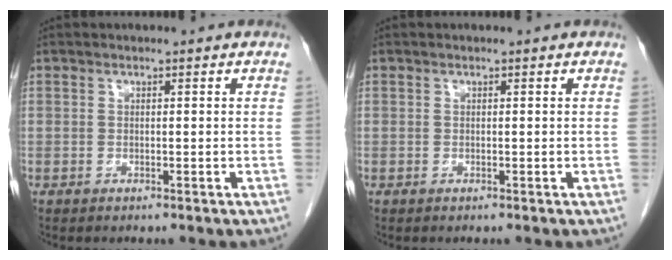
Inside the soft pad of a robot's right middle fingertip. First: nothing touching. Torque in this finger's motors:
{"motor_torque": [0.00, 0.00, 0.00, 0.00]}